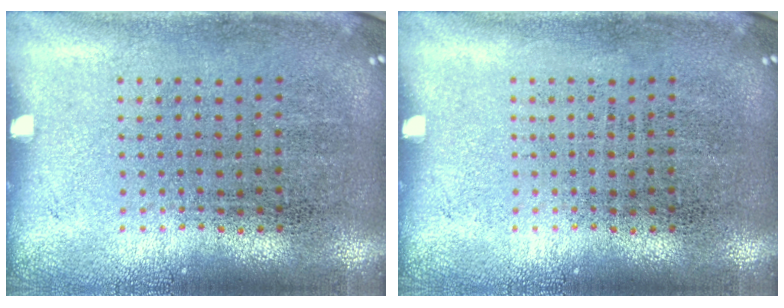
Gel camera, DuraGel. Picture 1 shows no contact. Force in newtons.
{"total": 0.0}